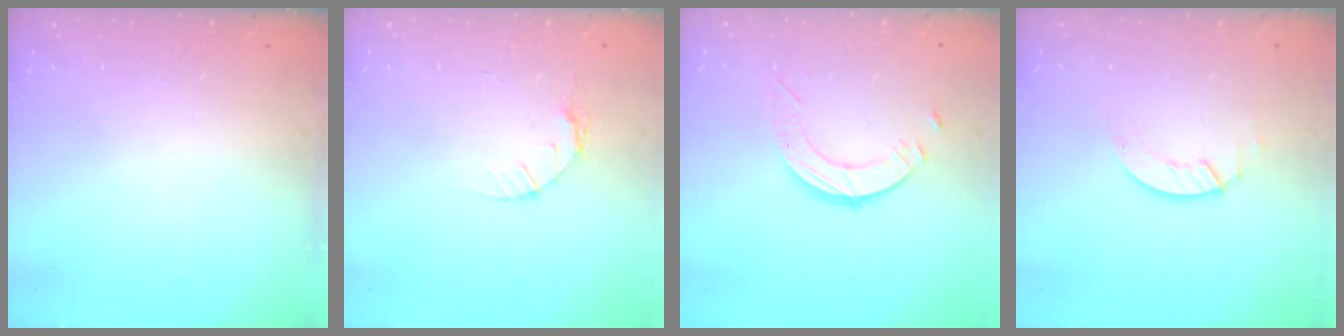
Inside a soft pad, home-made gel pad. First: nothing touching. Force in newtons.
{"total": 3.9, "press": 3.9, "slide": 0.5}
{"total": 3.7, "press": 3.6, "slide": 0.4}
{"total": 1.3, "press": 1.3, "slide": 0.2}